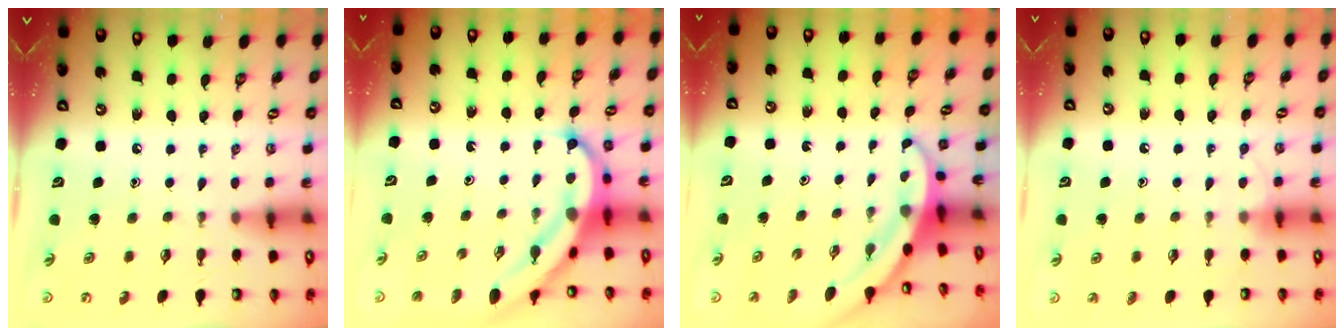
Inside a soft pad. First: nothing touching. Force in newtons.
{"total": 10.0, "press": 10.0, "slide": 1.3}
{"total": 3.4, "press": 3.4, "slide": 0.1}
{"total": 3.3, "press": 3.3, "slide": 0.3}